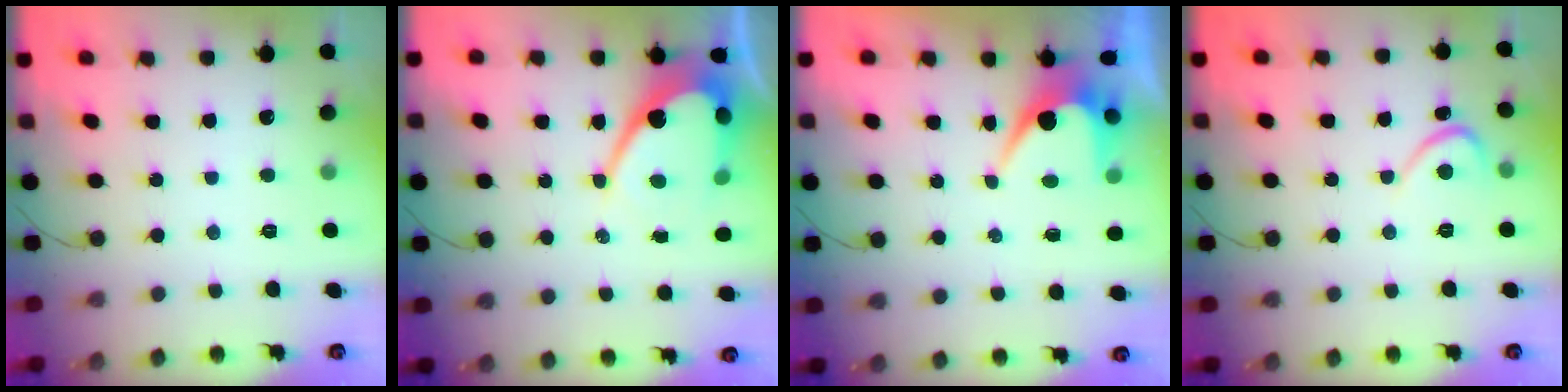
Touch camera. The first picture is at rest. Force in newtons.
{"total": 13.0, "press": 12.9, "slide": 1.0}
{"total": 7.5, "press": 7.5, "slide": 0.5}
{"total": 2.7, "press": 2.7, "slide": 0.3}